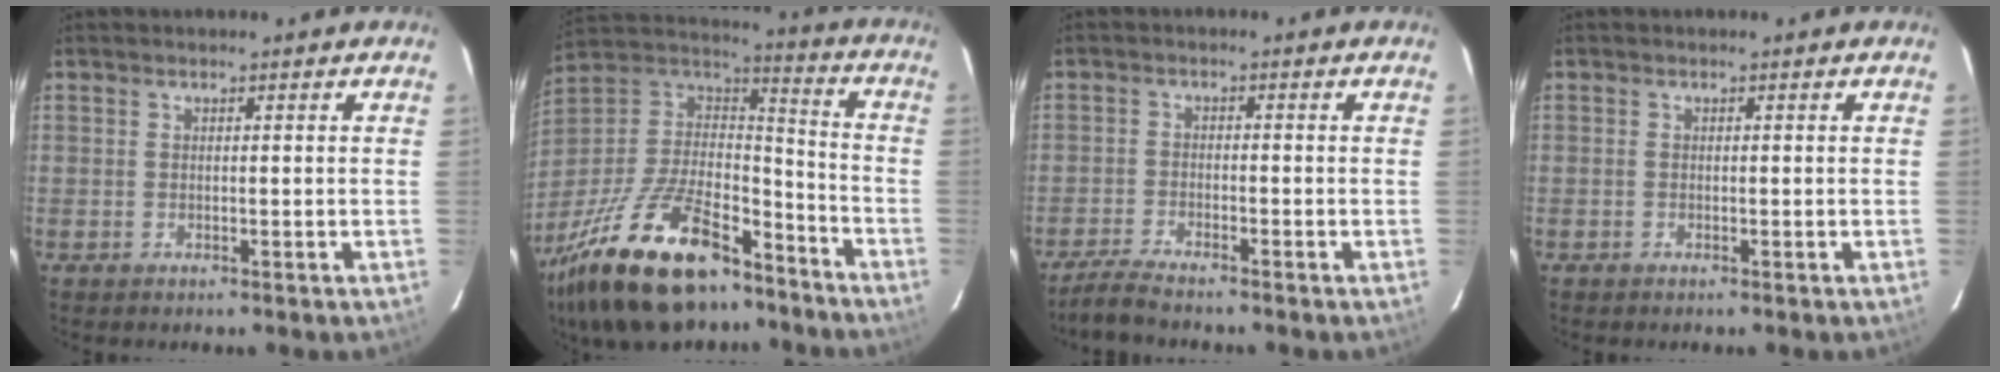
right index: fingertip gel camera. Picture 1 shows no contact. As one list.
[{"total": 31.6, "force": [-21.8, 13.1, 18.8], "torque": [-0.378, -0.008, -0.347]}, {"total": 4.7, "force": [-4.3, 0.2, 1.9], "torque": [-0.061, -0.010, -0.084]}, {"total": 0.0}]